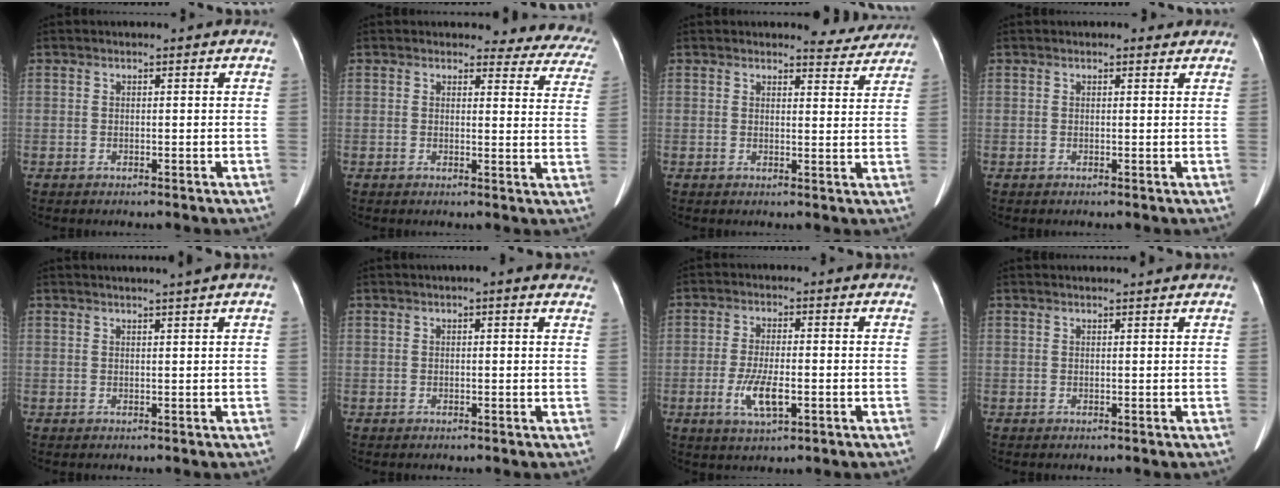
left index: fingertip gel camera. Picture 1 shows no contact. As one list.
[{"total": 12.2, "force": [11.5, 3.8, 1.5], "torque": [0.034, -0.065, 0.080]}, {"total": 4.6, "force": [4.5, 1.2, 0.2], "torque": [0.005, -0.015, 0.039]}, {"total": 1.3, "force": [1.1, 0.6, 0.3], "torque": [-0.006, 0.005, 0.011]}, {"total": 3.0, "force": [2.4, -0.8, 1.6], "torque": [-0.019, 0.008, 0.034]}, {"total": 3.8, "force": [2.7, 0.7, 2.6], "torque": [-0.020, 0.017, 0.023]}, {"total": 5.8, "force": [-1.7, 1.6, 5.3], "torque": [-0.109, -0.008, -0.028]}, {"total": 2.6, "force": [2.4, -0.3, 0.8], "torque": [-0.010, 0.014, 0.033]}]